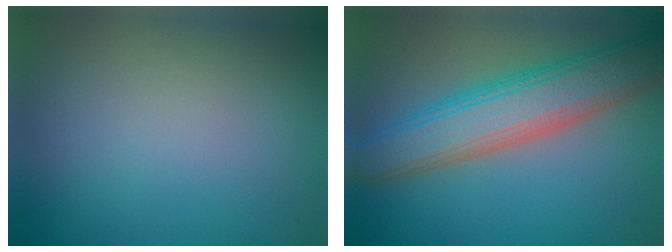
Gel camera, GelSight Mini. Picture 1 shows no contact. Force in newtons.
{"total": 7.8, "press": 7.7, "slide": 0.4}